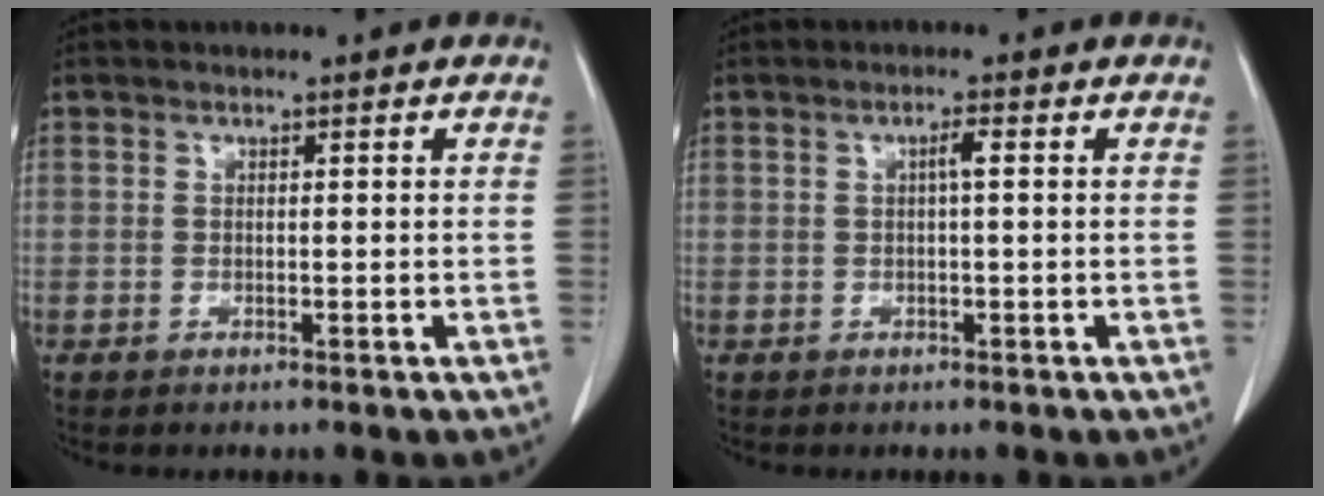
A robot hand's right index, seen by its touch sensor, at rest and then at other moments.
{"total": 1.5, "force": [0.2, 0.1, 1.5], "torque": [-0.026, 0.004, 0.003]}